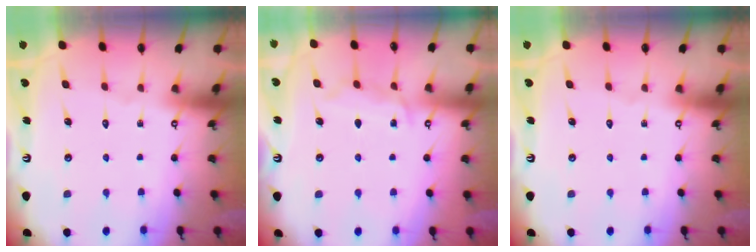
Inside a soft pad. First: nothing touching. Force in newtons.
{"total": 7.2, "press": 7.2, "slide": 0.8}
{"total": 0.0}